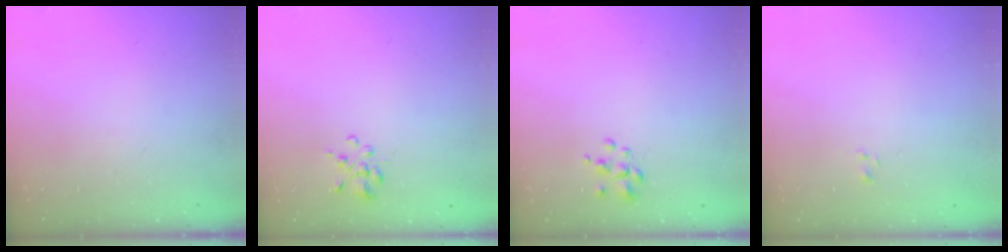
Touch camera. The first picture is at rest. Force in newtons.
{"total": 2.2, "press": 1.9, "slide": 1.1}
{"total": 2.7, "press": 2.5, "slide": 0.9}
{"total": 0.6, "press": 0.3, "slide": 0.5}